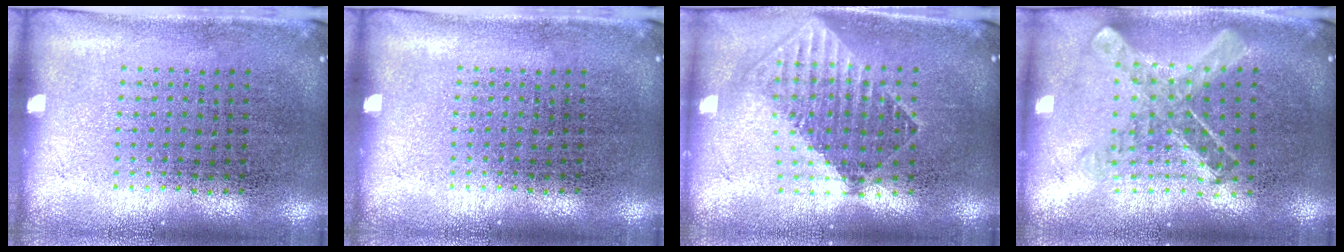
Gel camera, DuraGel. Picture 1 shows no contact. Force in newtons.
{"total": 0.0}
{"total": 1.7, "press": 1.4, "slide": 1.1}
{"total": 0.9, "press": 0.9, "slide": 0.1}